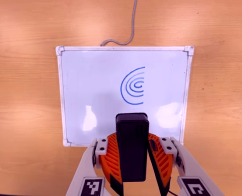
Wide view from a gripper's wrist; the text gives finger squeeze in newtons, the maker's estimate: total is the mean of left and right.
{"total": 8.5, "left": 8.6, "right": 8.4}